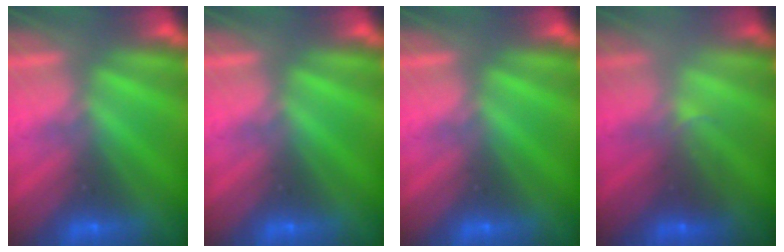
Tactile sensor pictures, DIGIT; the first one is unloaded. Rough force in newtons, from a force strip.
{"total": 0.0}
{"total": 0.0}
{"total": 2.1}